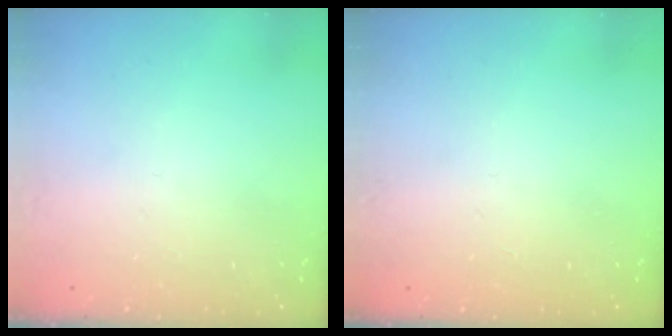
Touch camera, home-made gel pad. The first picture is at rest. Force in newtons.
{"total": 1.6, "press": 1.6, "slide": 0.3}